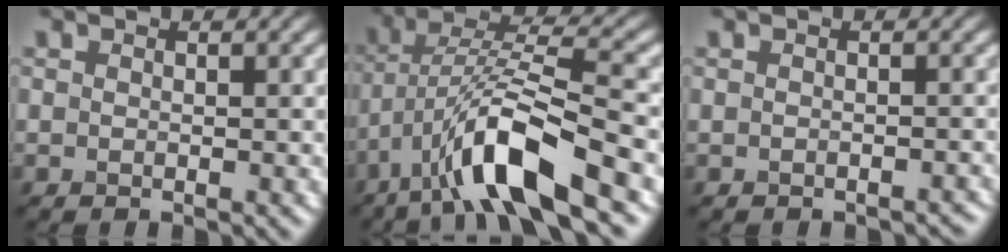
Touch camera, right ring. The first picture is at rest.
{"total": 9.1, "force": [-4.7, 2.1, 7.5], "torque": [-0.137, 0.013, -0.088]}
{"total": 0.7, "force": [-0.7, 0.1, 0.1], "torque": [-0.003, -0.001, -0.008]}